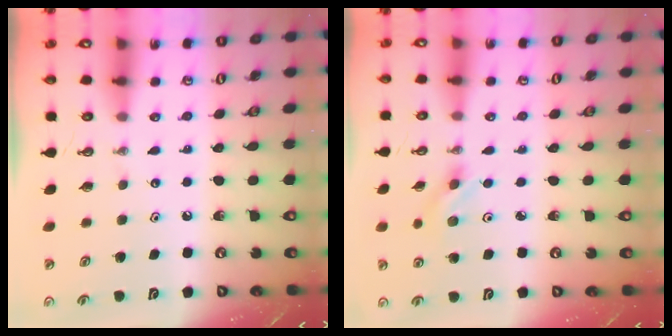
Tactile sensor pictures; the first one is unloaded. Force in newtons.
{"total": 2.6, "press": 2.3, "slide": 1.3}